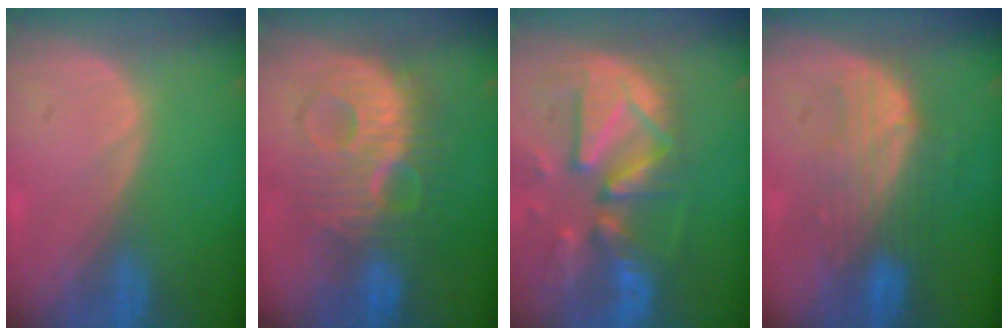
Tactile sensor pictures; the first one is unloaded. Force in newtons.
{"total": 10.1, "press": 10.1, "slide": 0.3}
{"total": 13.0, "press": 11.3, "slide": 6.4}
{"total": 7.5, "press": 7.5, "slide": 0.3}